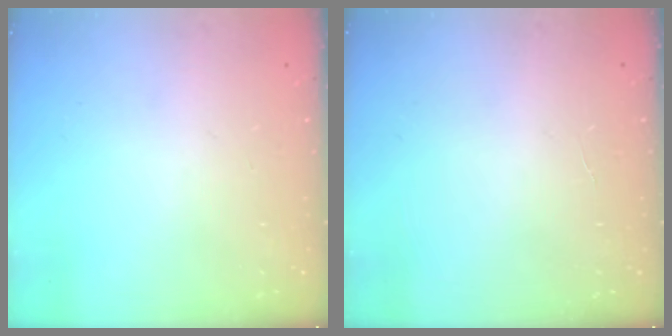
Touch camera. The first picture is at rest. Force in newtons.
{"total": 1.3, "press": 1.3, "slide": 0.1}